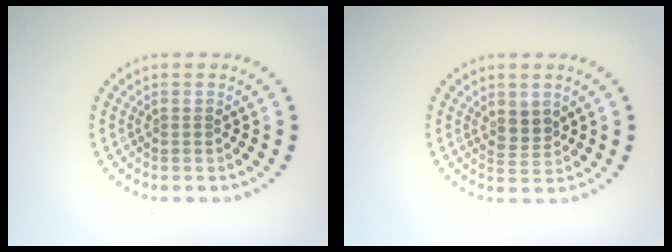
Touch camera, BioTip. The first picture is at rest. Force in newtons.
{"total": 1.9, "press": 1.5, "slide": 1.1}